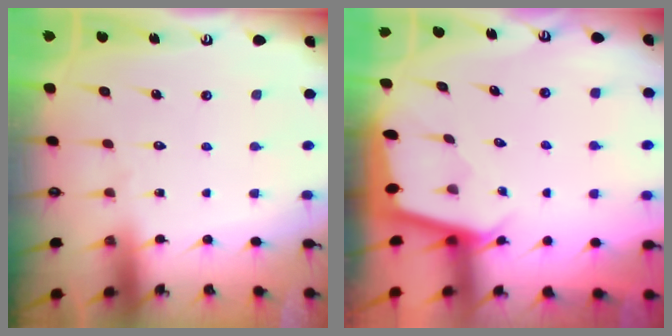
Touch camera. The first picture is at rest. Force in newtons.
{"total": 1.7, "press": 1.7, "slide": 0.1}